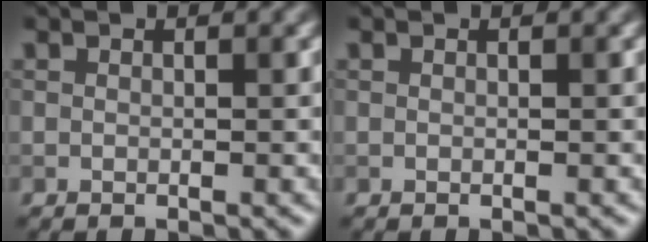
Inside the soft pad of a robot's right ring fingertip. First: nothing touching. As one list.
[{"total": 0.0}]